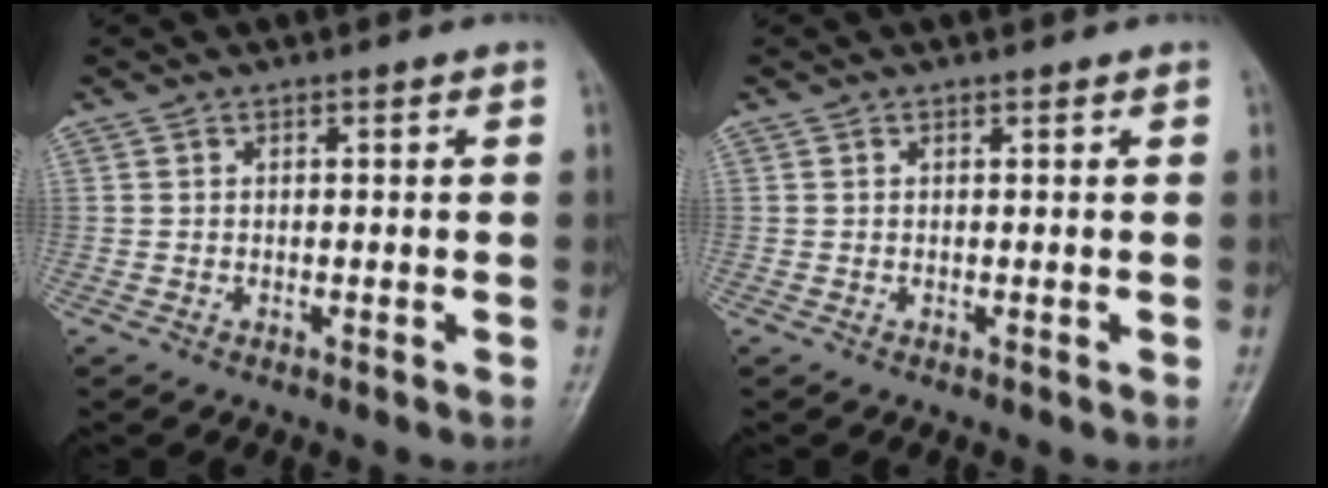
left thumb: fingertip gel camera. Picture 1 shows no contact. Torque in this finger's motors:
{"motor_torque": [0.00, 0.00, 0.00, 0.00, 0.00]}